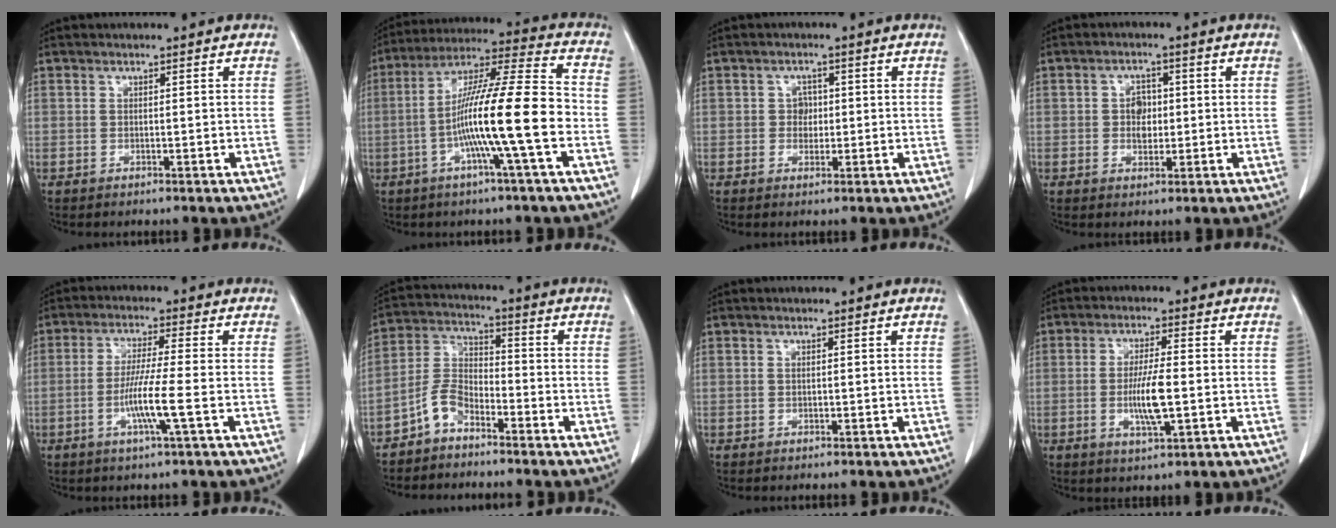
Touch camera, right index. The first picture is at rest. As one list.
[{"total": 15.5, "force": [-3.8, -0.3, 15.0], "torque": [-0.264, 0.008, -0.078]}, {"total": 2.2, "force": [0.1, 1.9, 1.1], "torque": [-0.013, 0.004, 0.001]}, {"total": 3.8, "force": [-0.1, 2.0, 3.2], "torque": [-0.061, 0.004, -0.001]}, {"total": 7.0, "force": [-2.1, -0.7, 6.7], "torque": [-0.129, -0.009, -0.043]}, {"total": 5.6, "force": [-4.0, 2.8, 2.8], "torque": [-0.061, 0.008, -0.084]}, {"total": 0.0}, {"total": 6.9, "force": [-1.1, 0.9, 6.7], "torque": [-0.129, -0.008, -0.020]}]